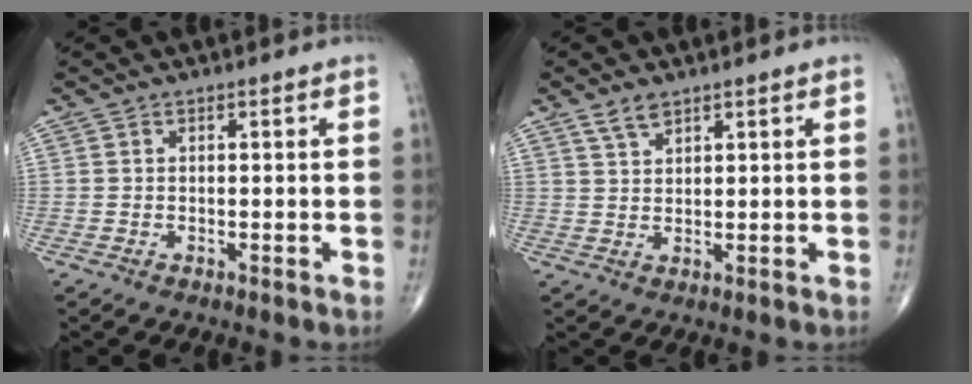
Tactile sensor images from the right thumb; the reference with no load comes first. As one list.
[{"total": 3.2, "force": [2.3, 1.4, 1.6], "torque": [-0.027, -0.008, 0.048]}]